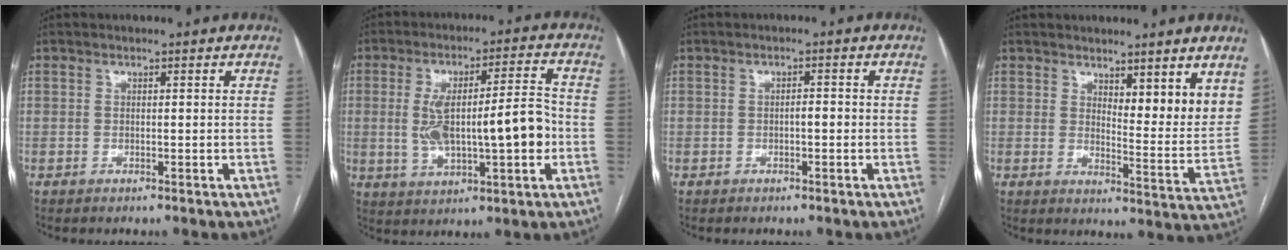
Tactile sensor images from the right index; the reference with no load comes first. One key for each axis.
{"total": 13.2, "fx": -1.1, "fy": 3.1, "fz": 12.8, "tx": -0.226, "ty": 0.025, "tz": -0.007}
{"total": 1.4, "fx": -0.4, "fy": 0.4, "fz": 1.3, "tx": -0.018, "ty": 0.003, "tz": -0.007}
{"total": 7.6, "fx": 5.2, "fy": 1.4, "fz": 5.4, "tx": -0.069, "ty": -0.026, "tz": 0.079}